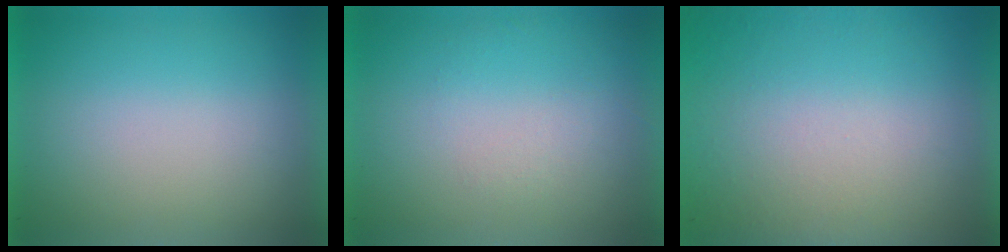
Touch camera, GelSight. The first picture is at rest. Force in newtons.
{"total": 1.2}
{"total": 9.2}